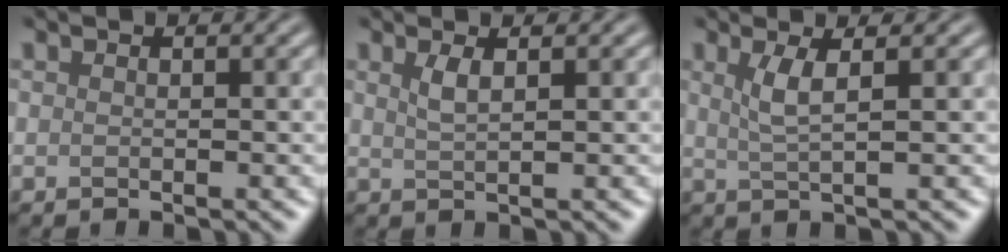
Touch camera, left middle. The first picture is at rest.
{"total": 1.6, "force": [0.8, 0.5, 1.3], "torque": [-0.027, -0.001, 0.015]}
{"total": 2.6, "force": [0.8, 0.6, 2.3], "torque": [-0.044, -0.003, 0.017]}